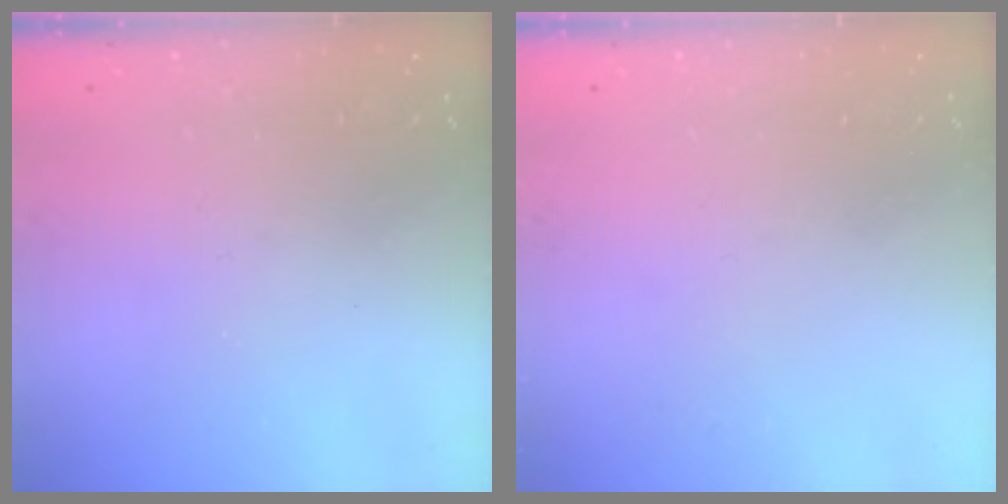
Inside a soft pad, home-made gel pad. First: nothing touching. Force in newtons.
{"total": 0.0}